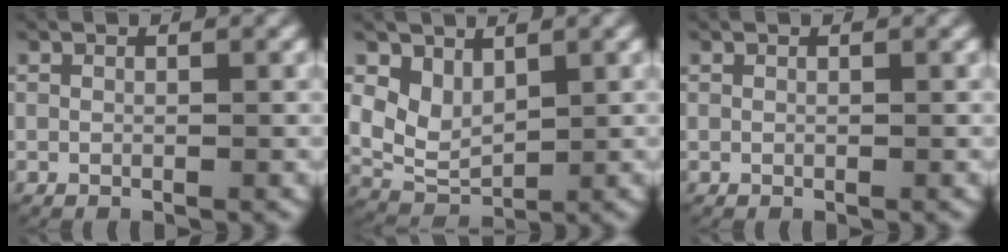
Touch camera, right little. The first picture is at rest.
{"total": 7.1, "force": [0.6, 6.3, 3.4], "torque": [-0.093, -0.025, 0.015]}
{"total": 0.0}